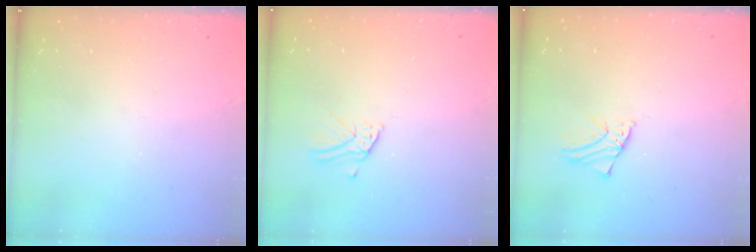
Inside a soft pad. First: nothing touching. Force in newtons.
{"total": 1.9, "press": 1.9, "slide": 0.1}
{"total": 1.2, "press": 1.2, "slide": 0.0}